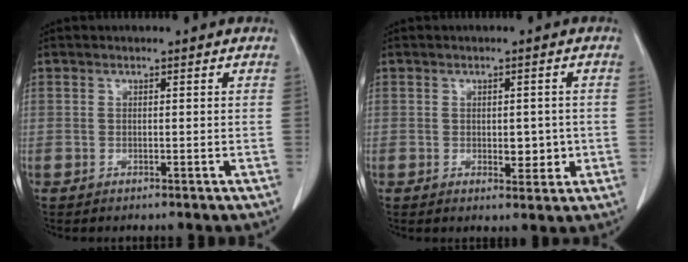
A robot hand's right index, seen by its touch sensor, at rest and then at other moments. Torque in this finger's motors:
{"motor_torque": [0.06, 0.05, 0.02, 0.05]}